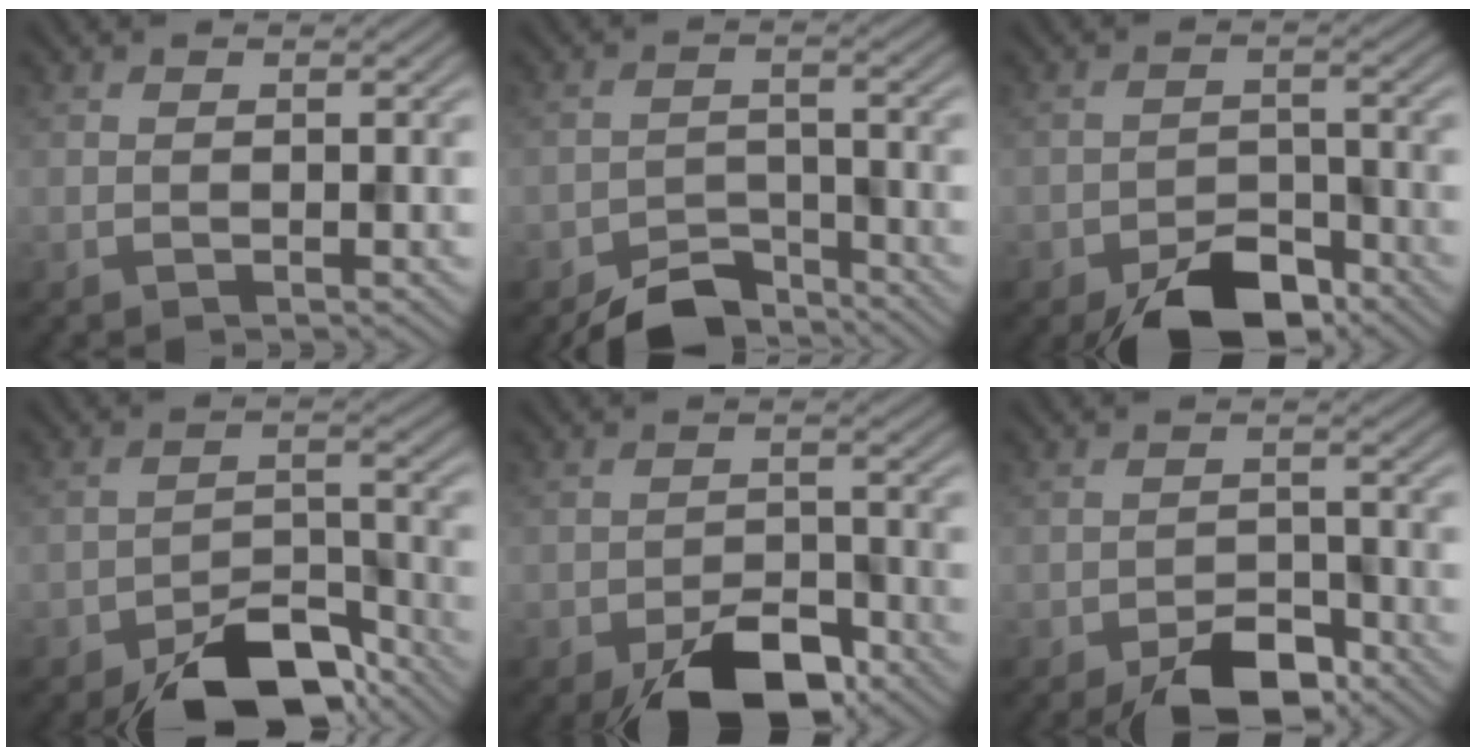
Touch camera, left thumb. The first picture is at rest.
{"total": 5.0, "force": [-4.5, 1.8, 1.1], "torque": [-0.012, -0.005, -0.085]}
{"total": 6.8, "force": [-5.1, 3.1, 3.2], "torque": [-0.041, -0.003, -0.091]}
{"total": 9.3, "force": [-7.1, 3.9, 4.6], "torque": [-0.059, -0.005, -0.124]}
{"total": 7.8, "force": [-5.5, 3.4, 4.4], "torque": [-0.059, -0.005, -0.091]}
{"total": 5.5, "force": [-4.2, 2.2, 2.7], "torque": [-0.034, 0.003, -0.073]}